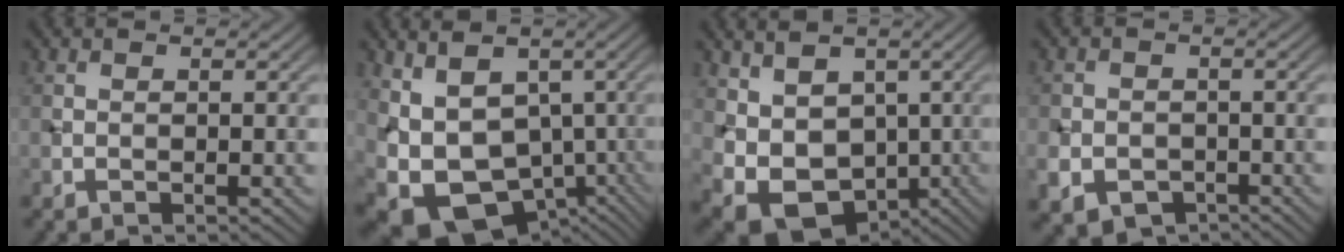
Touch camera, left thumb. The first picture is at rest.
{"total": 11.8, "force": [-1.1, 8.4, 8.1], "torque": [-0.155, -0.021, 0.014]}
{"total": 9.7, "force": [0.4, 7.7, 5.9], "torque": [-0.128, -0.021, 0.025]}
{"total": 5.2, "force": [-2.5, 4.2, 1.9], "torque": [-0.038, -0.018, -0.048]}